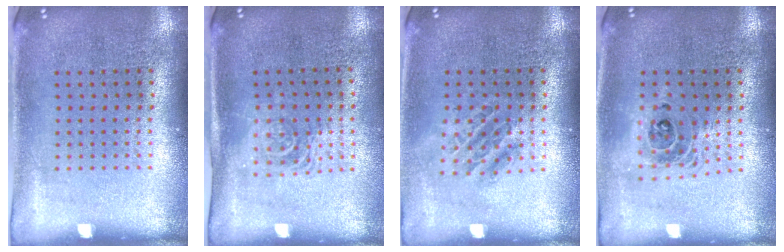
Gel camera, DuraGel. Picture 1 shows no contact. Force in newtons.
{"total": 1.6, "press": 1.3, "slide": 0.9}
{"total": 1.2, "press": 1.1, "slide": 0.4}
{"total": 1.5, "press": 1.3, "slide": 0.9}